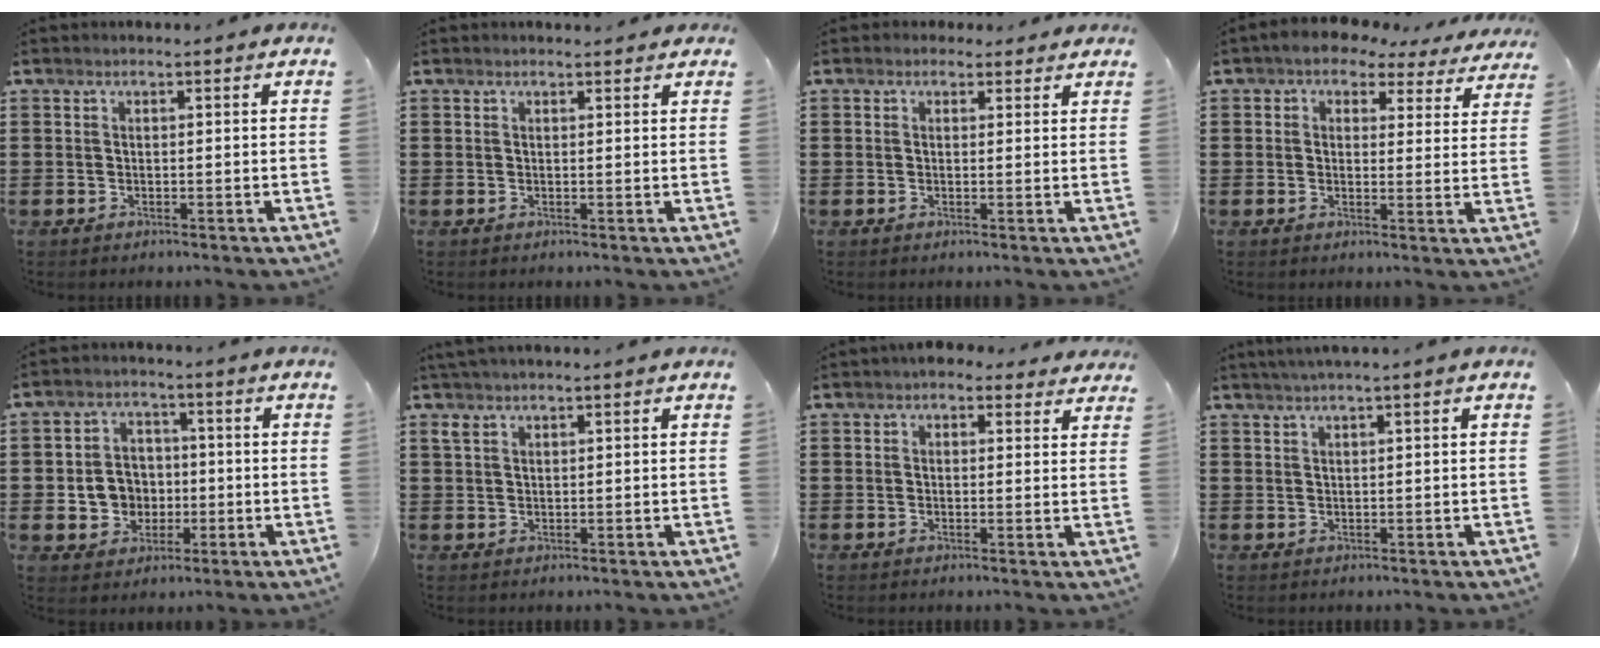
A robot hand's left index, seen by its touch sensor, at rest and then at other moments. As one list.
[{"total": 0.7, "force": [0.6, 0.2, 0.2], "torque": [-0.004, 0.002, 0.012]}, {"total": 1.5, "force": [1.1, 1.0, 0.2], "torque": [-0.001, 0.004, 0.019]}, {"total": 3.3, "force": [2.8, 1.6, 0.7], "torque": [-0.024, -0.016, 0.045]}, {"total": 5.6, "force": [-0.8, 5.2, 2.0], "torque": [-0.044, 0.013, -0.015]}, {"total": 1.8, "force": [1.1, 0.6, 1.3], "torque": [-0.029, 0.004, 0.020]}, {"total": 2.5, "force": [2.0, 1.4, 0.7], "torque": [-0.013, 0.001, 0.034]}, {"total": 1.2, "force": [0.7, -0.3, 0.9], "torque": [-0.014, -0.001, 0.013]}]